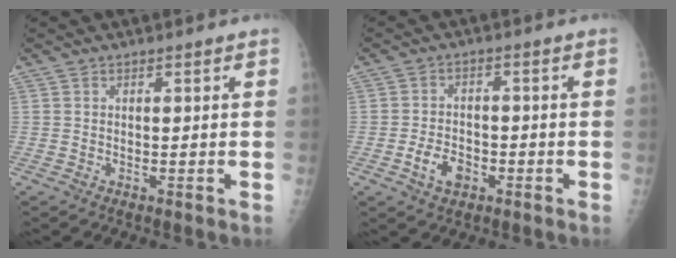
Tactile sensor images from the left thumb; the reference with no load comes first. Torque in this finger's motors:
{"motor_torque": [-0.43, 0.63, 0.20, 0.03, 0.02]}